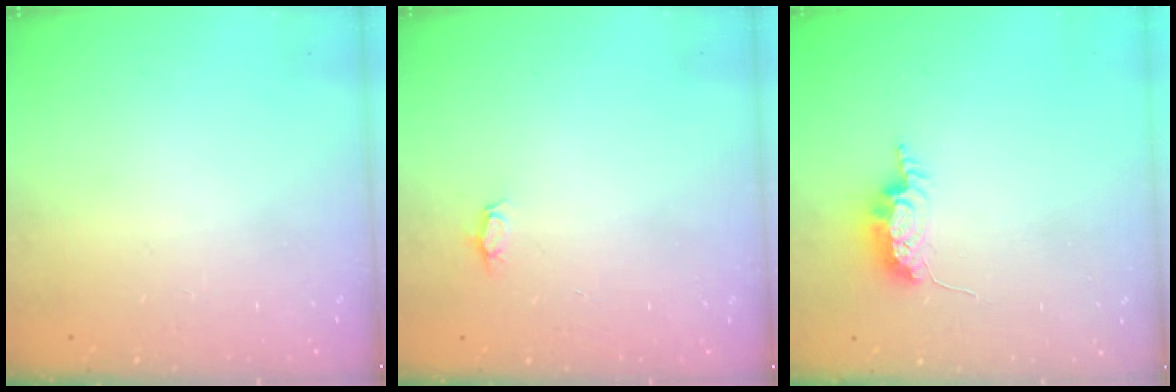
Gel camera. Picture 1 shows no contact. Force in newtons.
{"total": 2.8, "press": 2.8, "slide": 0.4}
{"total": 7.0, "press": 6.9, "slide": 0.5}